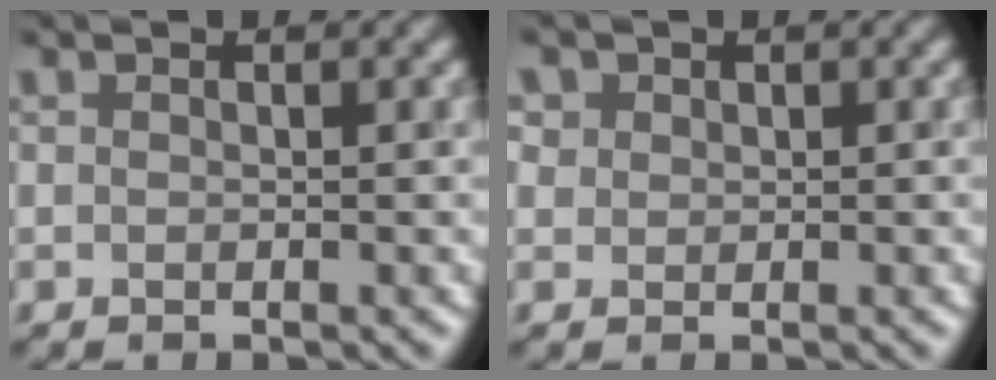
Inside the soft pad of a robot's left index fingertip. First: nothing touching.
{"total": 2.2, "force": [1.1, 1.9, 0.6], "torque": [-0.016, 0.009, 0.023]}